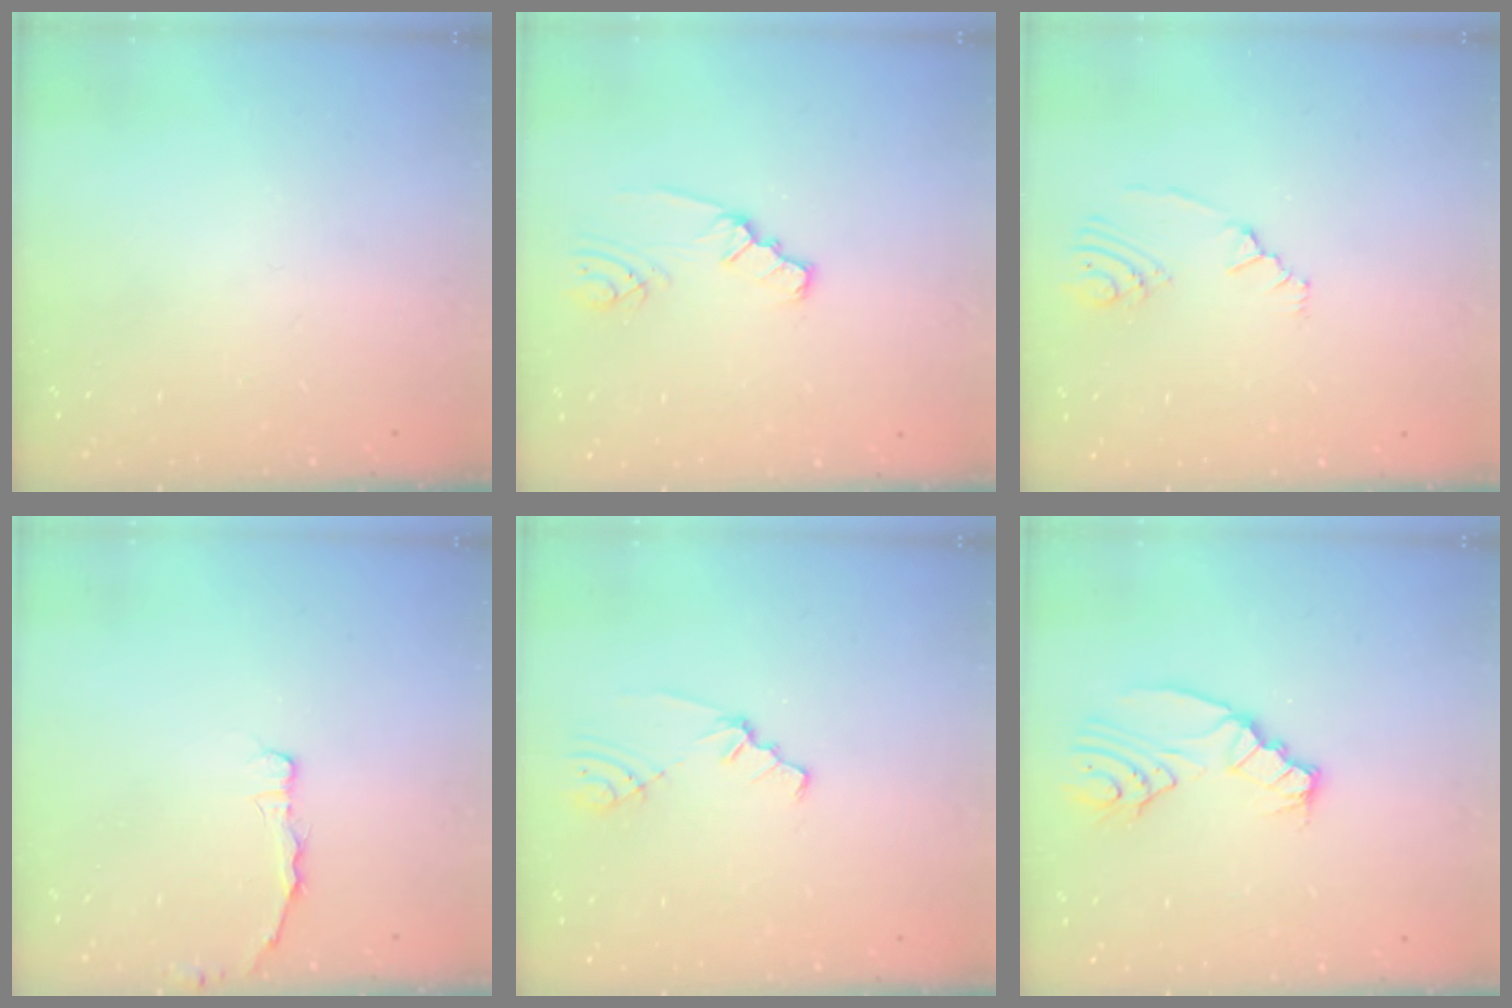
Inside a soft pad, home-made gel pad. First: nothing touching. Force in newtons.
{"total": 2.0, "press": 2.0, "slide": 0.1}
{"total": 3.1, "press": 2.3, "slide": 2.1}
{"total": 2.1, "press": 2.1, "slide": 0.4}
{"total": 1.8, "press": 1.8, "slide": 0.2}
{"total": 6.8, "press": 6.8, "slide": 0.6}